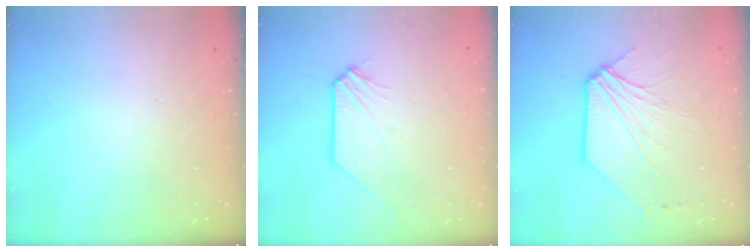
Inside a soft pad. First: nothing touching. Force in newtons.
{"total": 1.6, "press": 1.6, "slide": 0.2}
{"total": 10.0, "press": 9.9, "slide": 1.1}